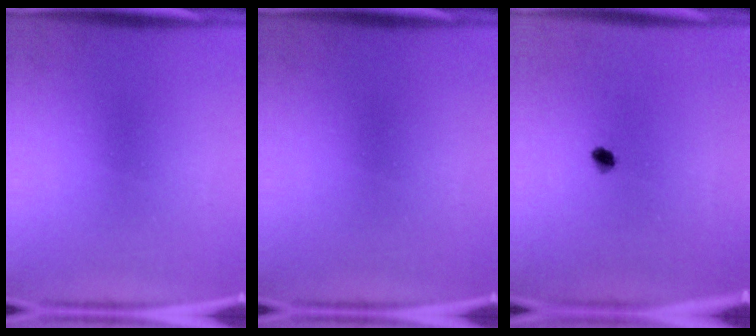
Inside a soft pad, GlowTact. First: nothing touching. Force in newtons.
{"total": 0.0}
{"total": 1.9}